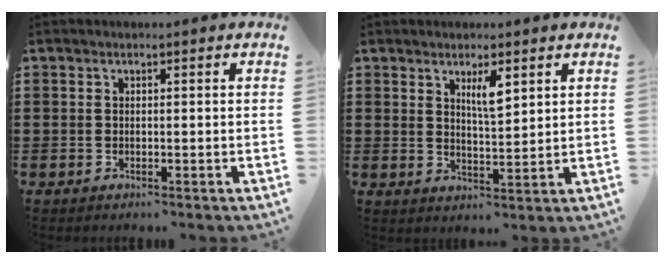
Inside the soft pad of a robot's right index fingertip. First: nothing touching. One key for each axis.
{"total": 3.9, "fx": 2.2, "fy": 1.0, "fz": 3.1, "tx": -0.057, "ty": 0.001, "tz": 0.035}